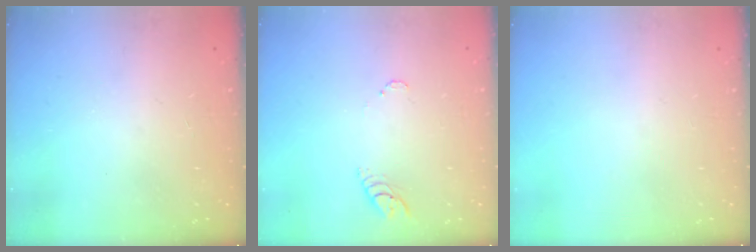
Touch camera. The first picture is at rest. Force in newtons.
{"total": 3.2, "press": 3.2, "slide": 0.4}
{"total": 0.0}